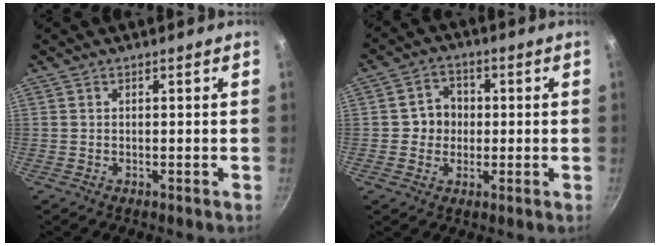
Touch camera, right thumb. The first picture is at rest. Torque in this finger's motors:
{"motor_torque": [-0.59, 0.30, -0.45, -0.11, -0.07]}